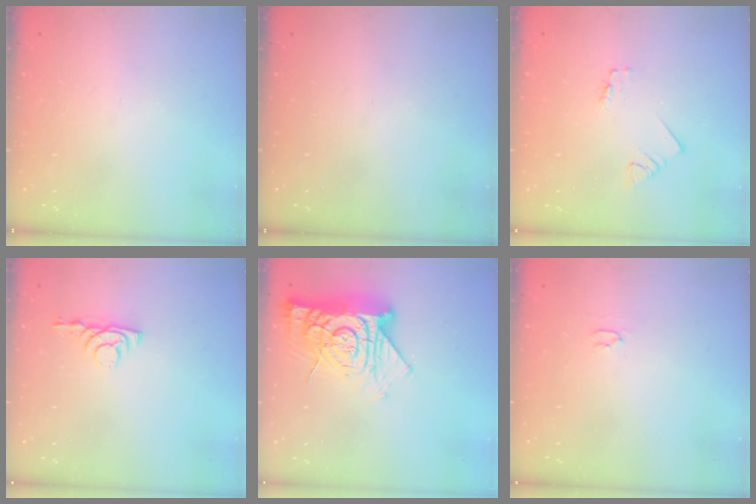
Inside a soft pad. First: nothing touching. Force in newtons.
{"total": 0.0}
{"total": 1.2, "press": 1.2, "slide": 0.1}
{"total": 3.7, "press": 3.7, "slide": 0.6}
{"total": 15.5, "press": 15.5, "slide": 1.4}
{"total": 2.0, "press": 2.0, "slide": 0.3}